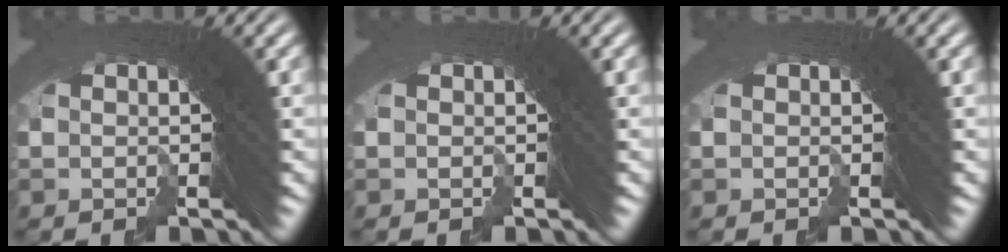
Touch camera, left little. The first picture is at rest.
{"total": 0.0}
{"total": 0.0}